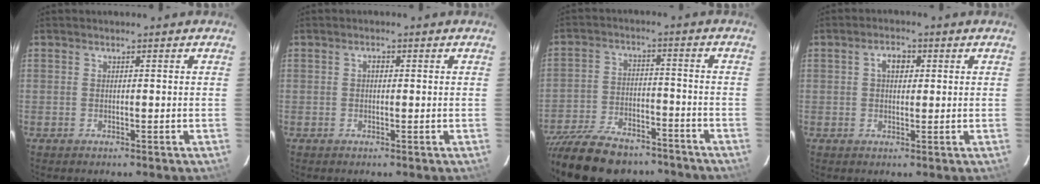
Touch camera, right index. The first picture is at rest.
{"total": 1.0, "force": [0.1, 0.7, 0.7], "torque": [-0.011, 0.006, 0.000]}
{"total": 22.2, "force": [-18.1, 8.8, 9.6], "torque": [-0.216, -0.010, -0.275]}
{"total": 3.4, "force": [0.9, 2.2, 2.4], "torque": [-0.039, 0.012, 0.014]}